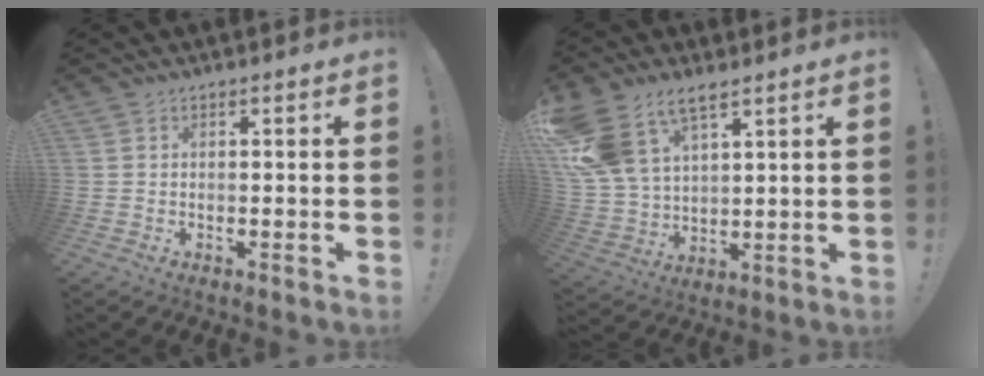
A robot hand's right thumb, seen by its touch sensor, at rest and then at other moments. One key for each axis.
{"total": 14.3, "fx": 8.9, "fy": 8.0, "fz": 7.8, "tx": -0.183, "ty": -0.045, "tz": 0.172}